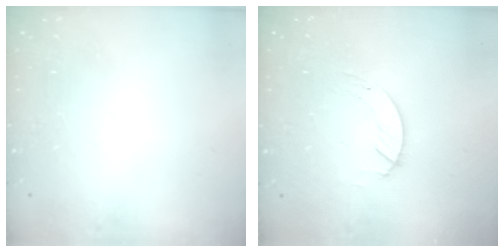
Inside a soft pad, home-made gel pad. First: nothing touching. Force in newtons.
{"total": 1.3, "press": 1.2, "slide": 0.1}